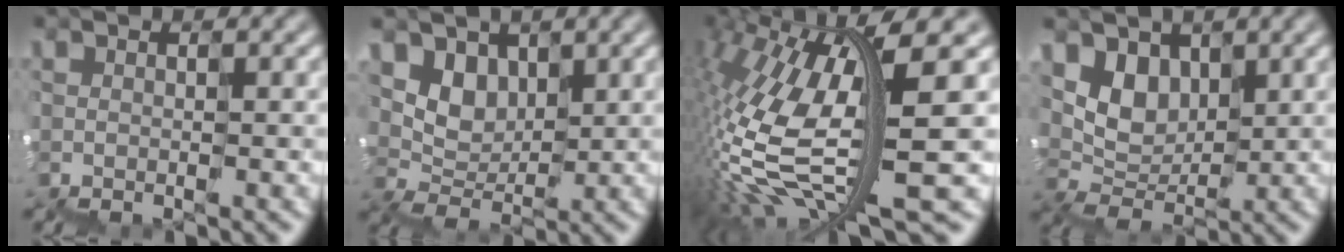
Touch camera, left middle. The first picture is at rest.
{"total": 3.0, "force": [1.9, 2.3, 0.1], "torque": [-0.008, -0.003, 0.035]}
{"total": 10.7, "force": [-0.4, 3.1, 10.2], "torque": [-0.235, -0.006, 0.013]}
{"total": 3.2, "force": [2.1, 2.3, 0.4], "torque": [-0.013, -0.004, 0.038]}